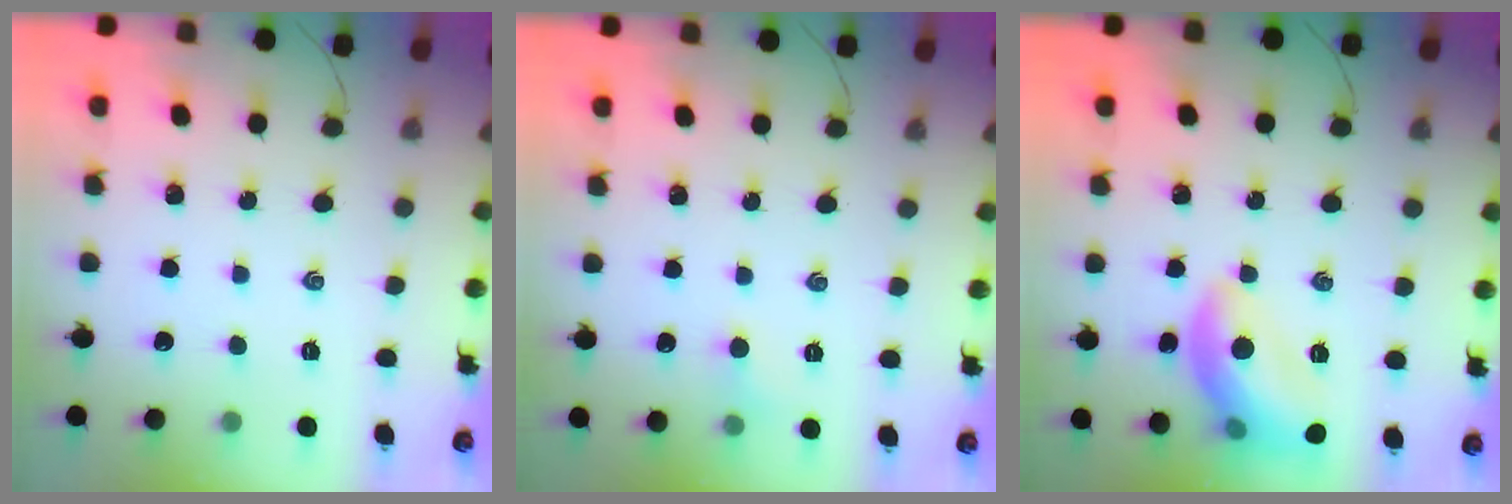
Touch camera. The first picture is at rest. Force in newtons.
{"total": 4.1, "press": 3.9, "slide": 1.3}
{"total": 12.5, "press": 12.4, "slide": 0.9}